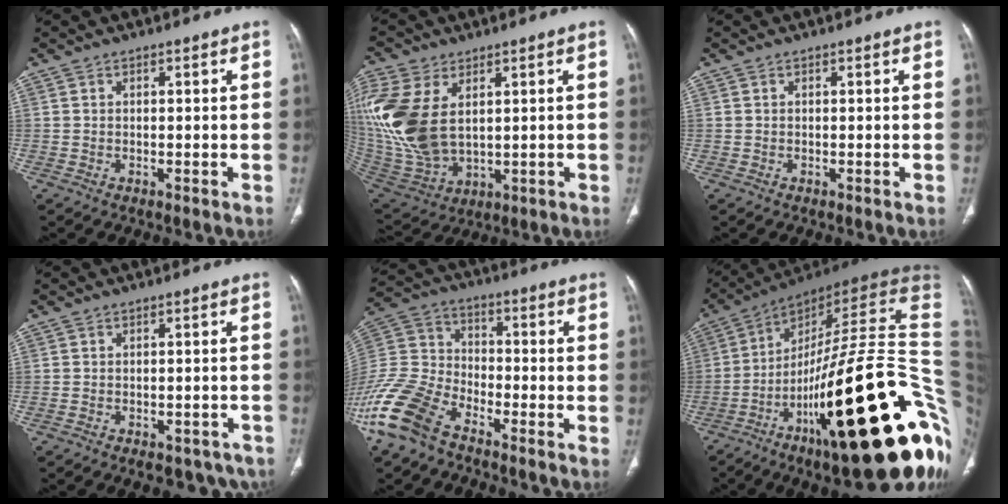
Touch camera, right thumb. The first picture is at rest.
{"total": 20.0, "force": [4.4, 12.2, 15.2], "torque": [-0.361, -0.023, 0.100]}
{"total": 0.0}
{"total": 9.2, "force": [-6.9, 4.6, 3.9], "torque": [-0.035, 0.034, -0.079]}
{"total": 15.7, "force": [-11.0, 7.9, 8.0], "torque": [-0.173, 0.048, -0.219]}
{"total": 41.3, "force": [-10.9, 10.2, 38.5], "torque": [-0.468, 0.068, -0.171]}